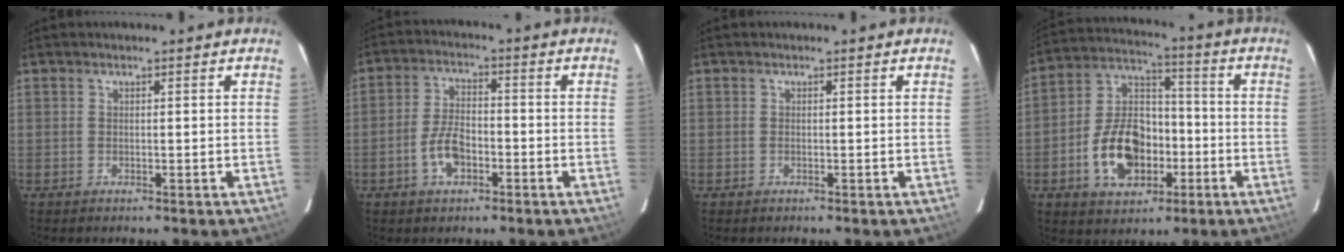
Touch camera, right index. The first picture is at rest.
{"total": 6.6, "force": [-2.8, 3.5, 4.9], "torque": [-0.102, 0.007, -0.048]}
{"total": 0.0}
{"total": 14.8, "force": [-5.0, 9.5, 10.2], "torque": [-0.207, 0.023, -0.074]}